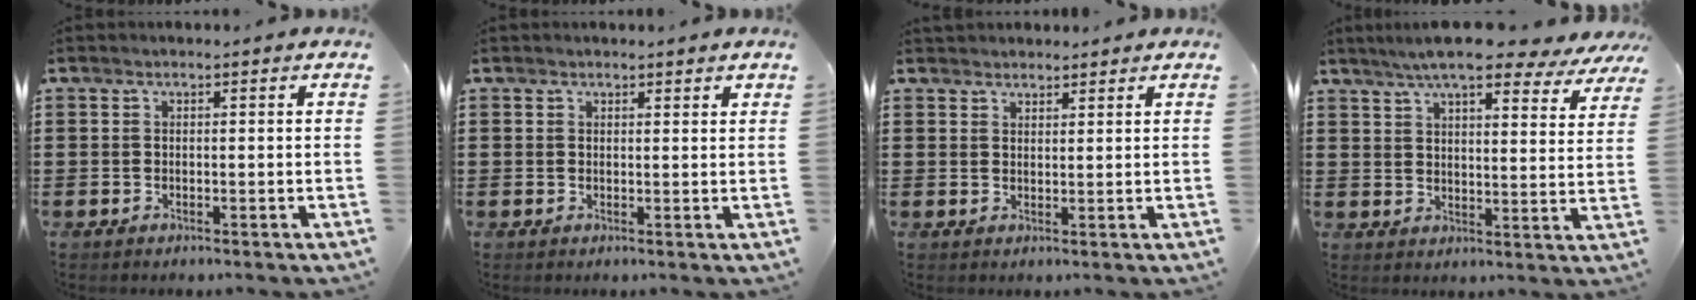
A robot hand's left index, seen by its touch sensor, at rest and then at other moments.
{"total": 1.0, "force": [0.9, 0.4, 0.3], "torque": [-0.006, 0.003, 0.017]}
{"total": 1.9, "force": [1.8, 0.6, -0.1], "torque": [-0.003, 0.003, 0.037]}
{"total": 8.7, "force": [7.6, 1.2, 4.0], "torque": [-0.085, -0.024, 0.134]}